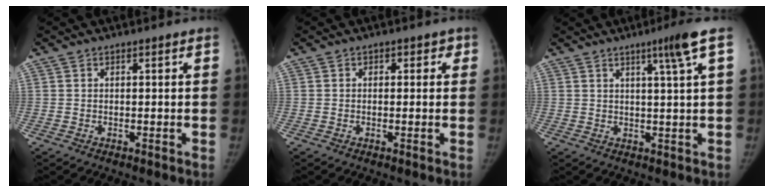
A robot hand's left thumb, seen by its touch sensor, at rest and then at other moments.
{"total": 1.5, "force": [0.3, 1.3, 0.7], "torque": [0.018, 0.005, -0.007]}
{"total": 5.2, "force": [2.5, -1.0, 4.4], "torque": [-0.075, -0.011, 0.043]}